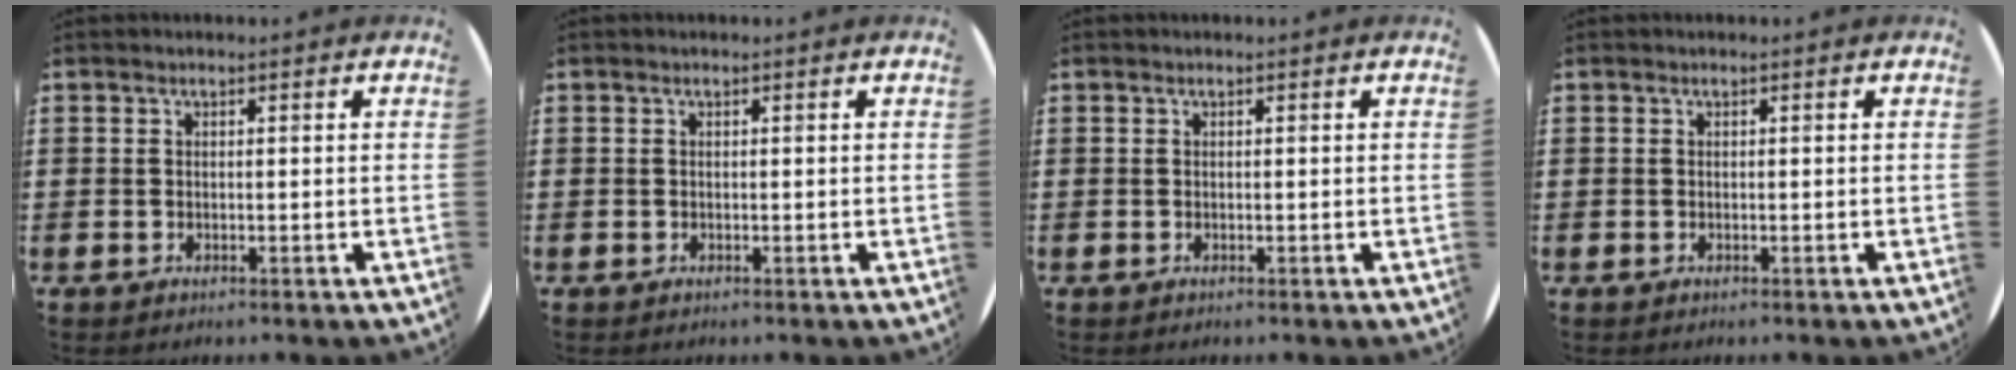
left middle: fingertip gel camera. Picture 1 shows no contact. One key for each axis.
{"total": 0.0}
{"total": 0.0}
{"total": 0.0}